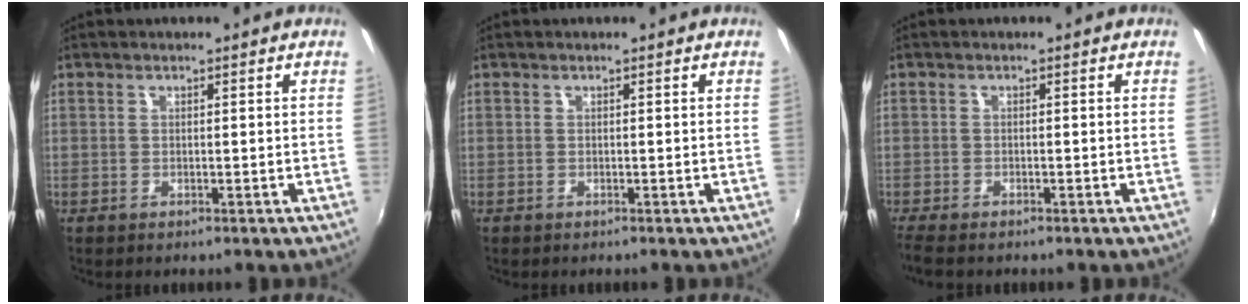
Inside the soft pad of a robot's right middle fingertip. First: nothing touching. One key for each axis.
{"total": 0.0}
{"total": 3.1, "fx": -2.6, "fy": 0.6, "fz": 1.6, "tx": -0.039, "ty": -0.016, "tz": -0.046}